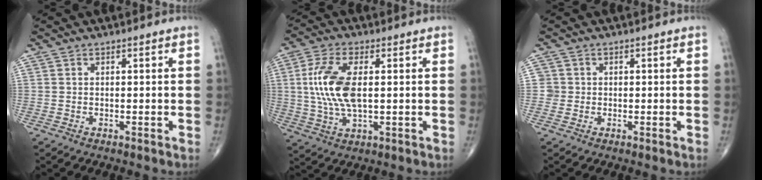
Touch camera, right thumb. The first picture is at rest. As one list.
[{"total": 11.7, "force": [1.2, 5.4, 10.4], "torque": [-0.227, -0.001, 0.026]}, {"total": 1.7, "force": [-0.2, 1.7, -0.1], "torque": [0.015, 0.007, -0.006]}]